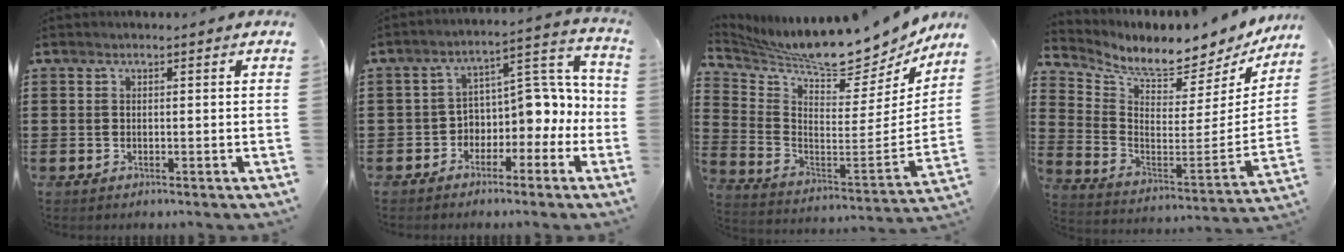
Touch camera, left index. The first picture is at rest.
{"total": 4.8, "force": [-1.2, 4.1, 2.1], "torque": [-0.048, -0.018, -0.032]}
{"total": 9.0, "force": [8.5, 0.1, 2.8], "torque": [-0.084, -0.086, 0.135]}
{"total": 6.4, "force": [5.7, 1.3, 2.6], "torque": [-0.067, -0.064, 0.090]}